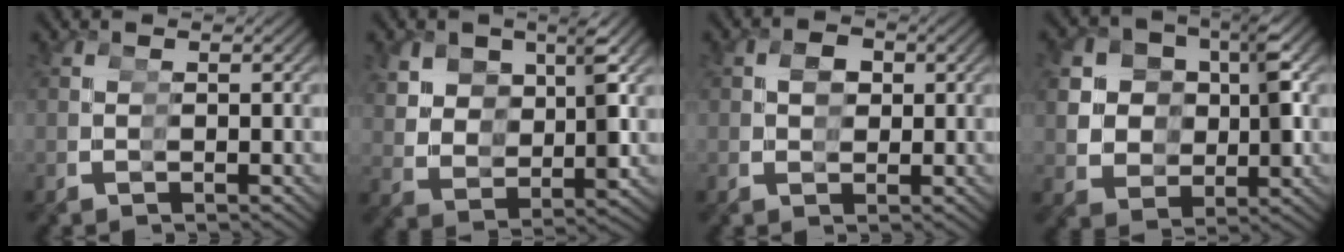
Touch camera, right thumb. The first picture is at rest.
{"total": 3.2, "force": [2.9, 1.2, 0.8], "torque": [-0.039, -0.002, 0.056]}
{"total": 1.1, "force": [0.6, 0.9, 0.2], "torque": [0.000, 0.002, 0.012]}
{"total": 5.4, "force": [1.4, 4.6, 2.4], "torque": [-0.063, -0.014, 0.038]}